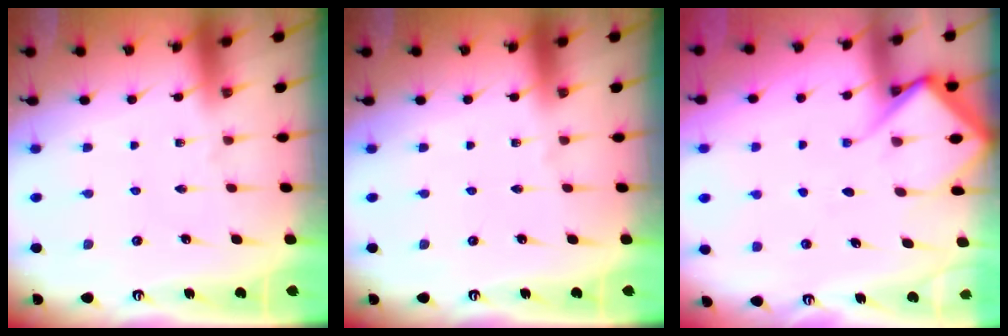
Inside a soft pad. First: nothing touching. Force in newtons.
{"total": 0.0}
{"total": 8.6, "press": 8.5, "slide": 0.9}